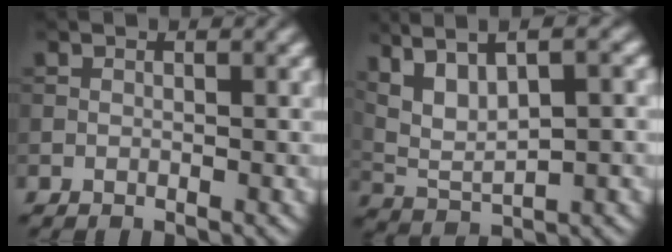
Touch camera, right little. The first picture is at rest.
{"total": 8.8, "force": [3.6, 3.3, 7.4], "torque": [-0.163, 0.026, 0.071]}